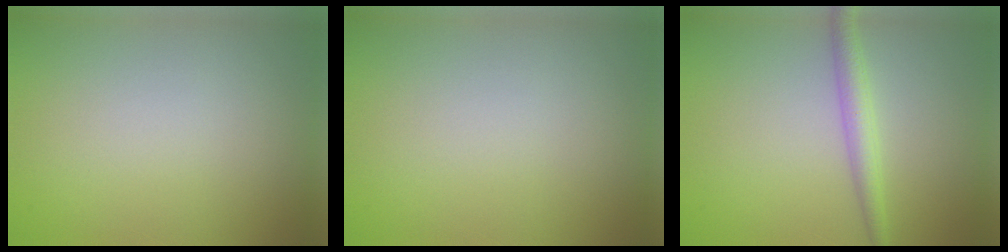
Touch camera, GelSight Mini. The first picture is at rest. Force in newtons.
{"total": 0.0}
{"total": 2.4, "press": 2.4, "slide": 0.0}